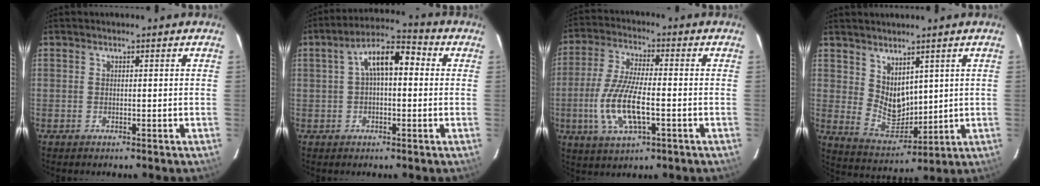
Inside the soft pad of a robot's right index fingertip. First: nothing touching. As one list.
[{"total": 8.7, "force": [1.2, 4.1, 7.6], "torque": [-0.134, 0.033, 0.017]}, {"total": 12.4, "force": [-3.2, 3.9, 11.4], "torque": [-0.240, -0.008, -0.061]}, {"total": 7.6, "force": [4.1, 4.9, 4.1], "torque": [-0.072, -0.009, 0.096]}]